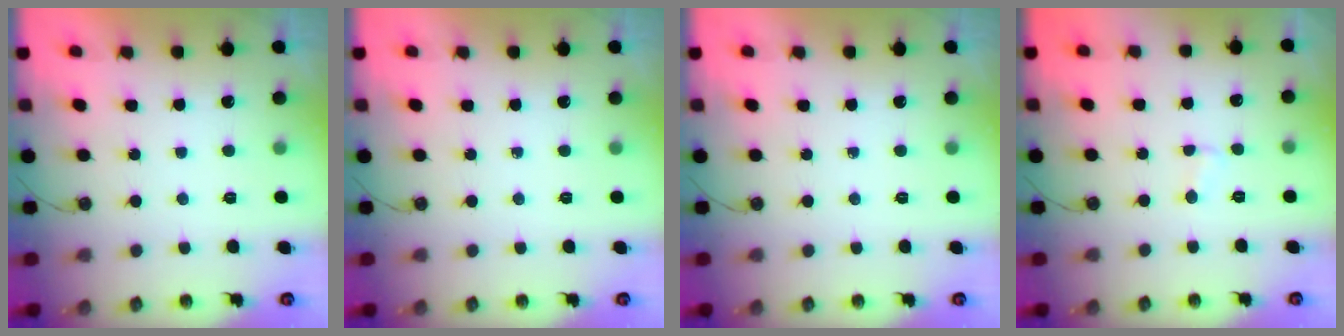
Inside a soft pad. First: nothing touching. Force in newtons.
{"total": 0.0}
{"total": 0.0}
{"total": 2.3, "press": 2.3, "slide": 0.2}